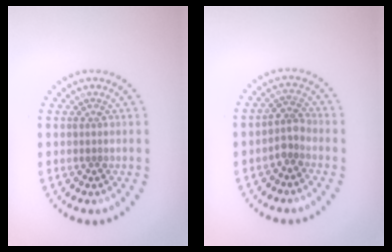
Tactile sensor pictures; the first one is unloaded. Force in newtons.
{"total": 1.8, "press": 1.4, "slide": 1.1}